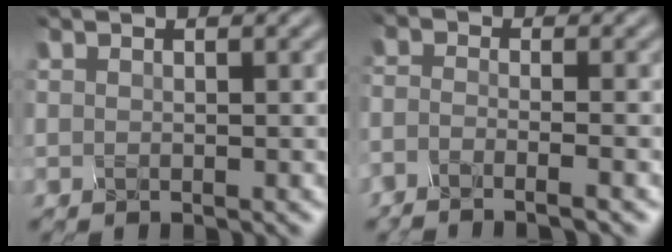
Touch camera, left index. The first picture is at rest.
{"total": 3.2, "force": [-2.6, 0.9, 1.6], "torque": [0.004, -0.003, -0.062]}